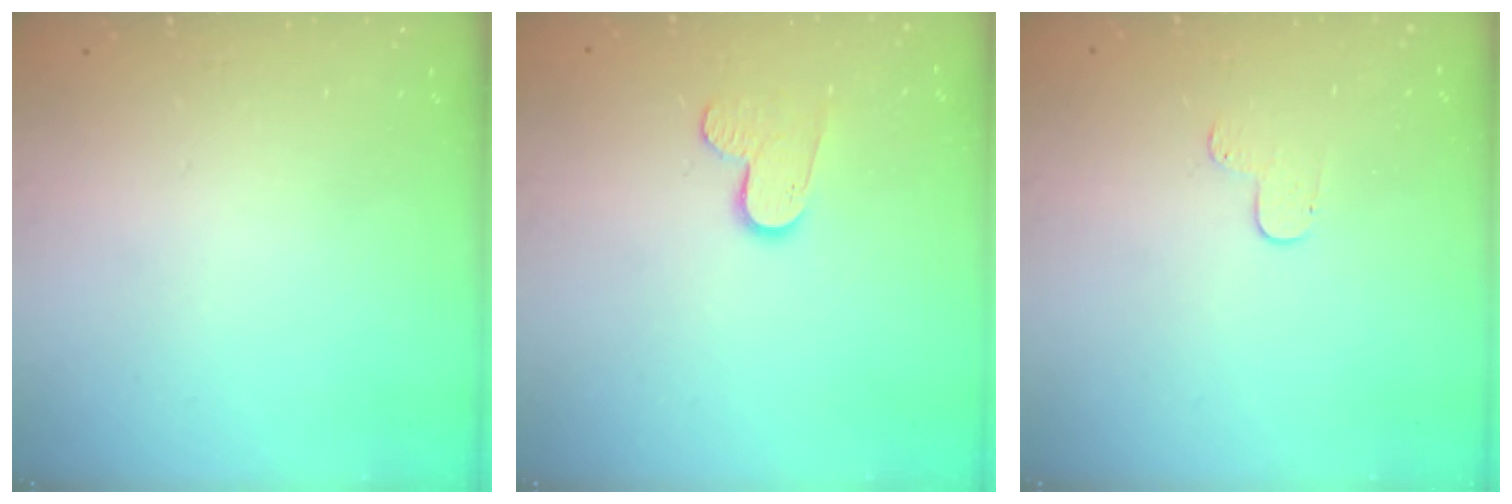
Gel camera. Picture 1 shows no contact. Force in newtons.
{"total": 7.8, "press": 7.7, "slide": 0.6}
{"total": 4.1, "press": 4.1, "slide": 0.4}